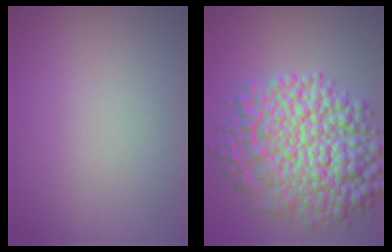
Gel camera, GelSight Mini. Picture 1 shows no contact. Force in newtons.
{"total": 12.6, "press": 12.6, "slide": 0.3}